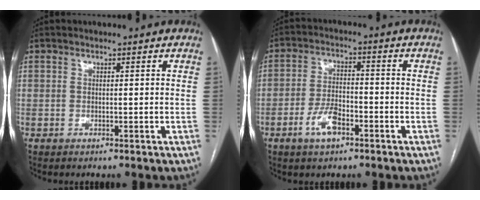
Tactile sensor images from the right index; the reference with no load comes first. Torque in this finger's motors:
{"motor_torque": [-0.01, -0.25, 0.00, 0.02]}